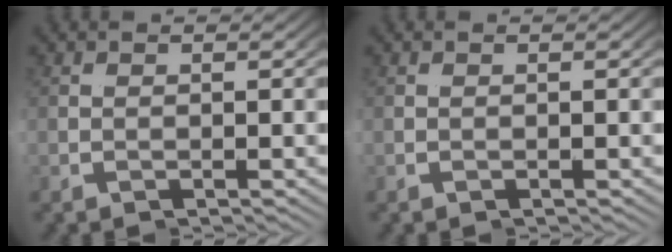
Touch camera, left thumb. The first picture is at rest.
{"total": 0.0}